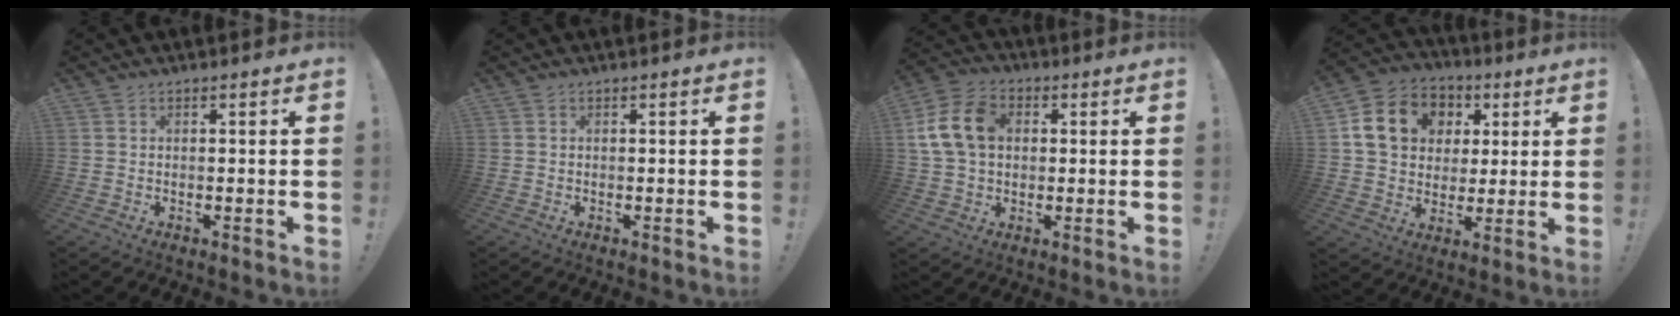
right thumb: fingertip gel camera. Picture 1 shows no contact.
{"total": 0.0}
{"total": 13.8, "force": [2.6, 10.3, 8.8], "torque": [-0.162, 0.007, 0.053]}
{"total": 14.8, "force": [4.3, 12.3, 7.0], "torque": [-0.099, -0.002, 0.092]}